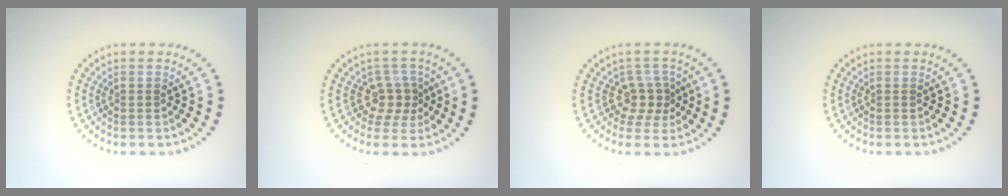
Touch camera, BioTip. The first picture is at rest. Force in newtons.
{"total": 2.5, "press": 1.7, "slide": 1.8}
{"total": 2.5, "press": 1.7, "slide": 1.8}
{"total": 0.0}